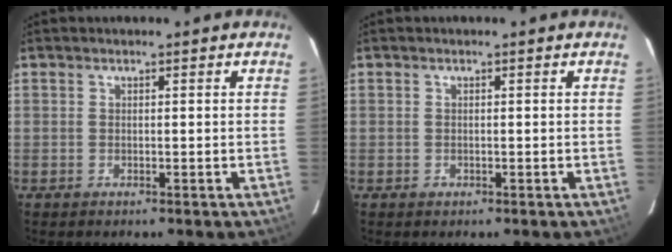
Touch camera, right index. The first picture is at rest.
{"total": 0.8, "force": [-0.4, 0.7, 0.0], "torque": [0.004, -0.001, -0.005]}